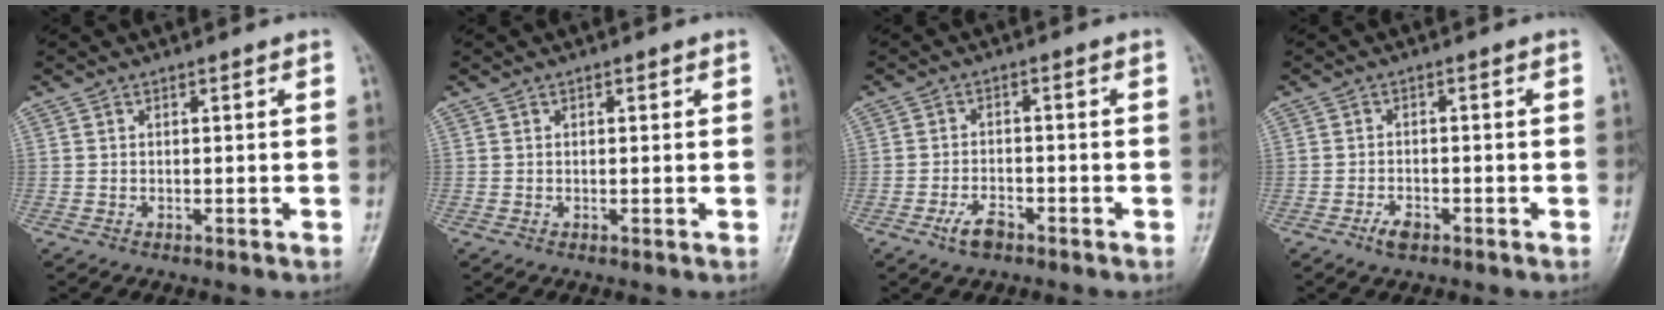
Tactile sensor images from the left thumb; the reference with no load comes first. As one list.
[{"total": 0.5, "force": [0.3, 0.4, 0.2], "torque": [0.004, 0.000, 0.001]}, {"total": 3.9, "force": [-2.5, 1.9, 2.2], "torque": [-0.041, 0.015, -0.047]}, {"total": 2.6, "force": [-1.8, 1.3, 1.4], "torque": [-0.026, 0.007, -0.032]}]